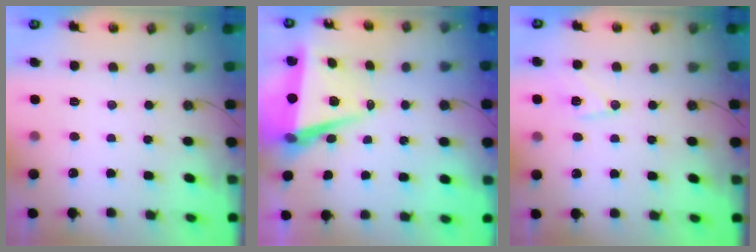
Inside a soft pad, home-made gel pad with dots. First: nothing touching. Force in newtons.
{"total": 8.1, "press": 6.9, "slide": 4.2}
{"total": 9.1, "press": 9.1, "slide": 0.8}